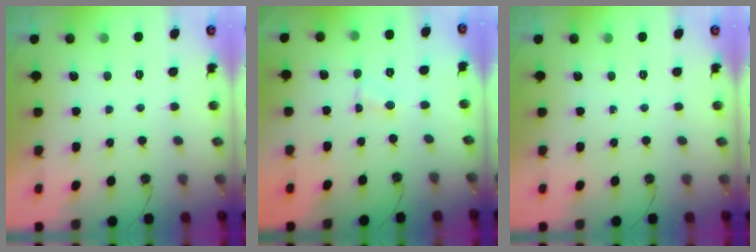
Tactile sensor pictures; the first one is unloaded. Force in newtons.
{"total": 0.9, "press": 0.9, "slide": 0.3}
{"total": 0.0}